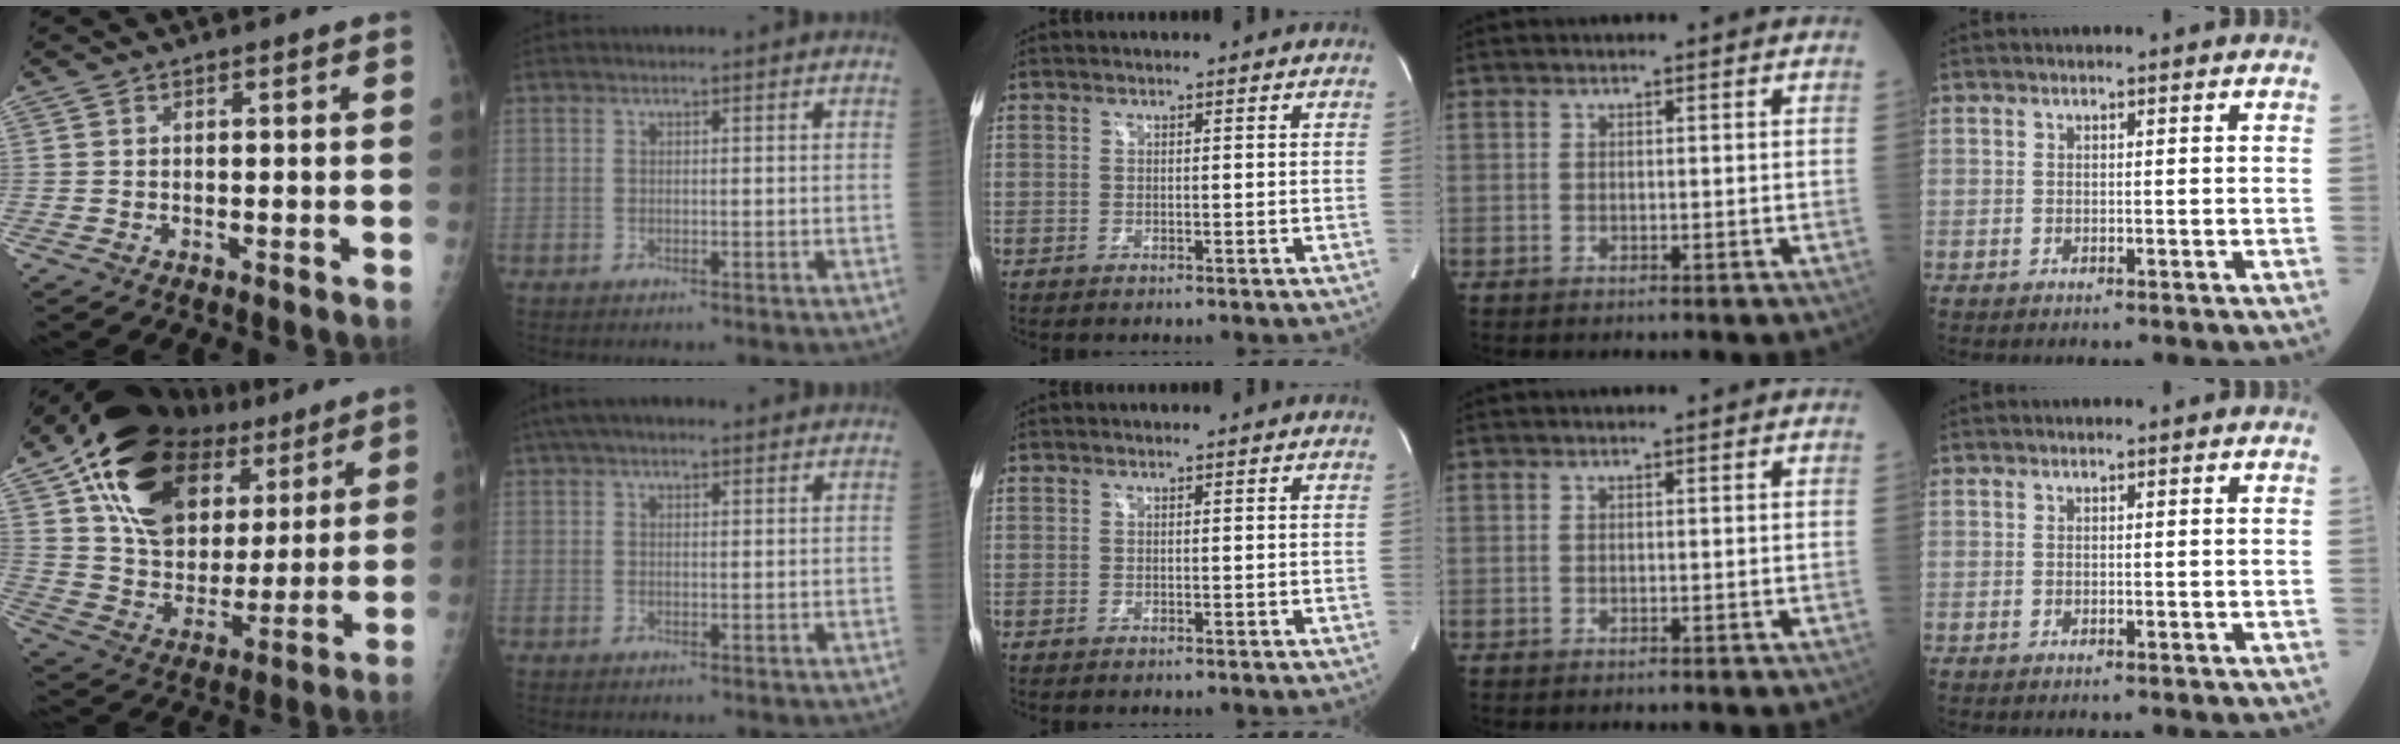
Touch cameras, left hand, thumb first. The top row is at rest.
{"thumb": {"total": 25.6, "force": [13.3, 16.0, 14.9], "torque": [-0.202, -0.015, 0.235]}, "index": {"total": 7.0, "force": [5.5, 1.7, 3.9], "torque": [-0.065, 0.044, 0.087]}}